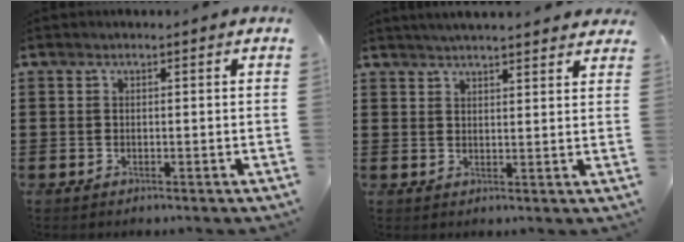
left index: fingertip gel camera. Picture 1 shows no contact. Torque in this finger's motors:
{"motor_torque": [1.99, -0.15, 0.63, 0.12]}